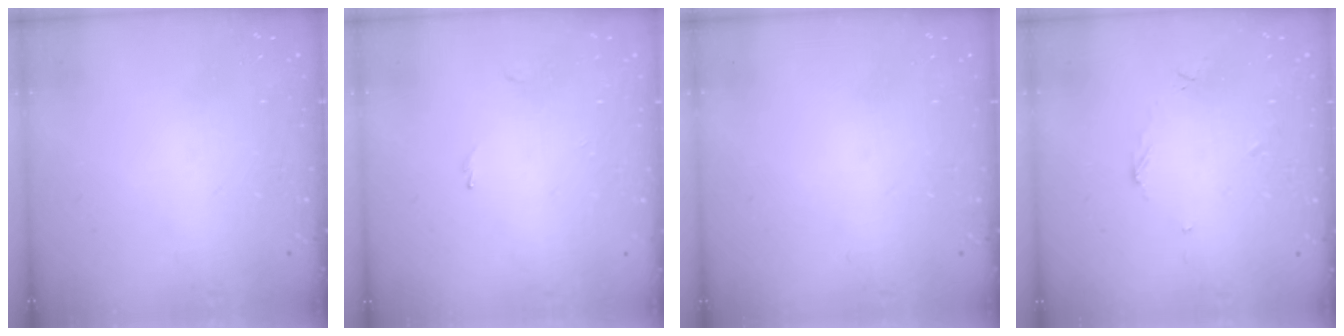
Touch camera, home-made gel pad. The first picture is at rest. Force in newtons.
{"total": 0.0}
{"total": 0.0}
{"total": 3.5, "press": 3.5, "slide": 0.5}